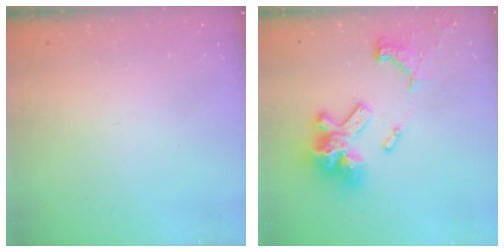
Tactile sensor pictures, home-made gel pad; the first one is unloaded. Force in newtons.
{"total": 18.3, "press": 18.1, "slide": 2.1}